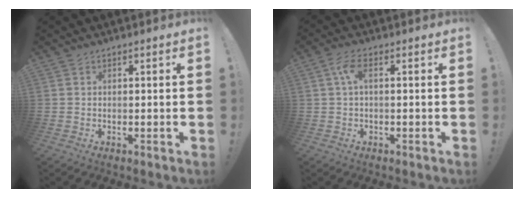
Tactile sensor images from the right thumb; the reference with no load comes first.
{"total": 4.7, "force": [0.7, 1.4, 4.5], "torque": [-0.101, 0.006, 0.012]}